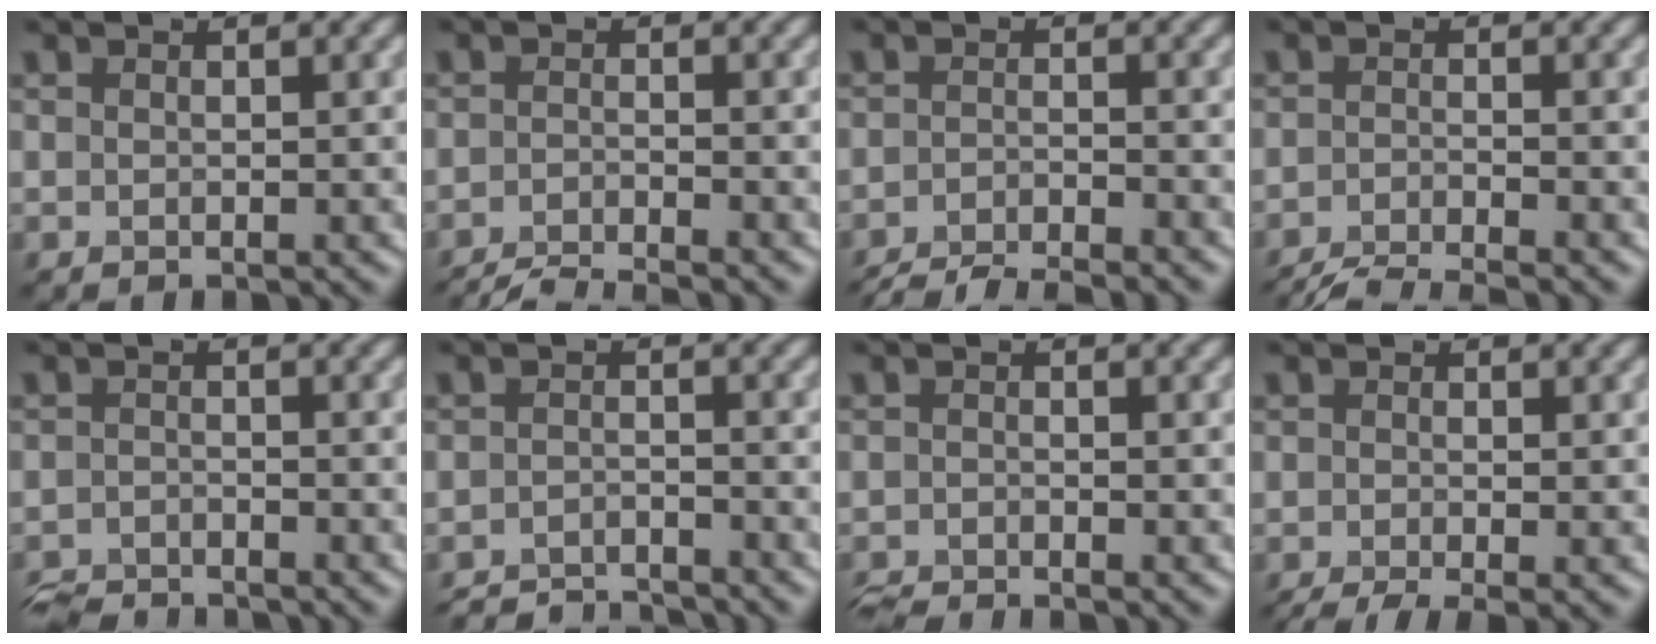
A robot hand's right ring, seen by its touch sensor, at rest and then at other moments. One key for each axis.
{"total": 4.2, "fx": -3.9, "fy": 0.4, "fz": 1.6, "tx": -0.027, "ty": -0.010, "tz": -0.071}
{"total": 5.7, "fx": -5.2, "fy": 0.8, "fz": 2.2, "tx": -0.036, "ty": -0.015, "tz": -0.086}
{"total": 5.2, "fx": -4.7, "fy": 0.6, "fz": 2.1, "tx": -0.038, "ty": -0.019, "tz": -0.083}
{"total": 4.4, "fx": -4.2, "fy": 0.8, "fz": 0.9, "tx": -0.017, "ty": -0.017, "tz": -0.080}
{"total": 4.2, "fx": -4.1, "fy": 0.5, "fz": 0.7, "tx": -0.009, "ty": -0.003, "tz": -0.070}
{"total": 2.4, "fx": -2.4, "fy": 0.1, "fz": 0.4, "tx": -0.012, "ty": -0.012, "tz": -0.047}
{"total": 3.9, "fx": -2.5, "fy": 0.9, "fz": 2.8, "tx": -0.039, "ty": -0.010, "tz": -0.043}